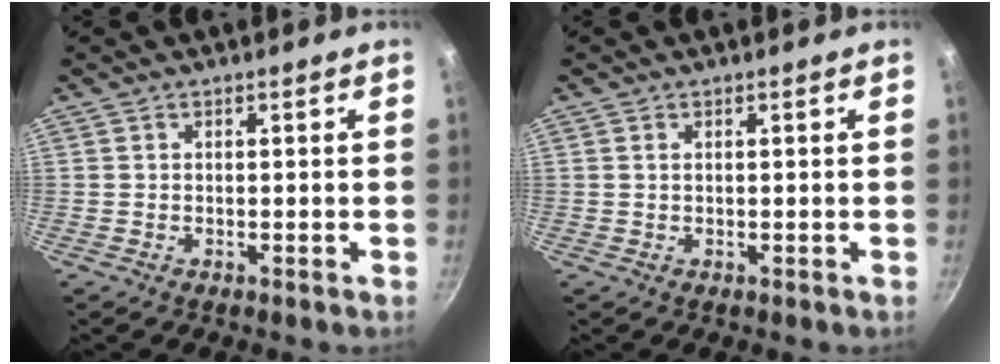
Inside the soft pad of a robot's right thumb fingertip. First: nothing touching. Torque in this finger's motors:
{"motor_torque": [-0.46, 0.23, -0.41, 0.30, 0.01]}